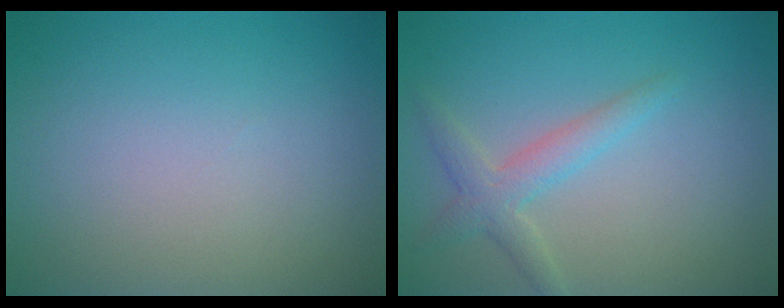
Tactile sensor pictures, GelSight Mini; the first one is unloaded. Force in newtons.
{"total": 2.6, "press": 2.6, "slide": 0.1}